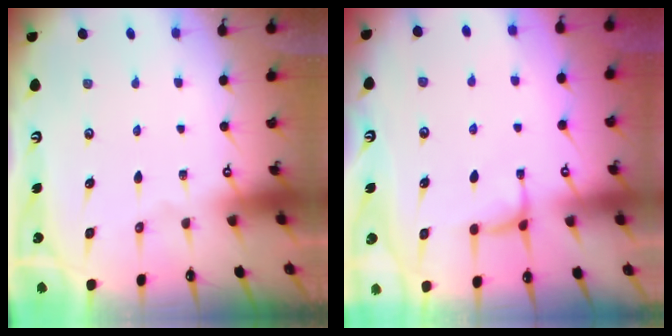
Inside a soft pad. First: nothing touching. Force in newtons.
{"total": 1.6, "press": 1.4, "slide": 0.7}